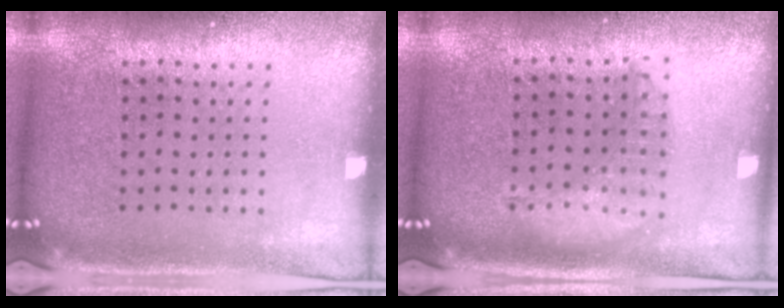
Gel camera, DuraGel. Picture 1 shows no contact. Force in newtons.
{"total": 1.4, "press": 1.3, "slide": 0.4}